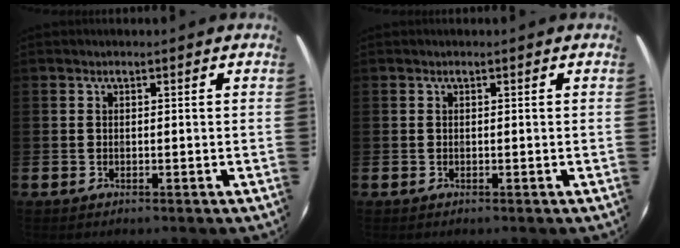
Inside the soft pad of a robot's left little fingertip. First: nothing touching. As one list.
[{"total": 0.0}]